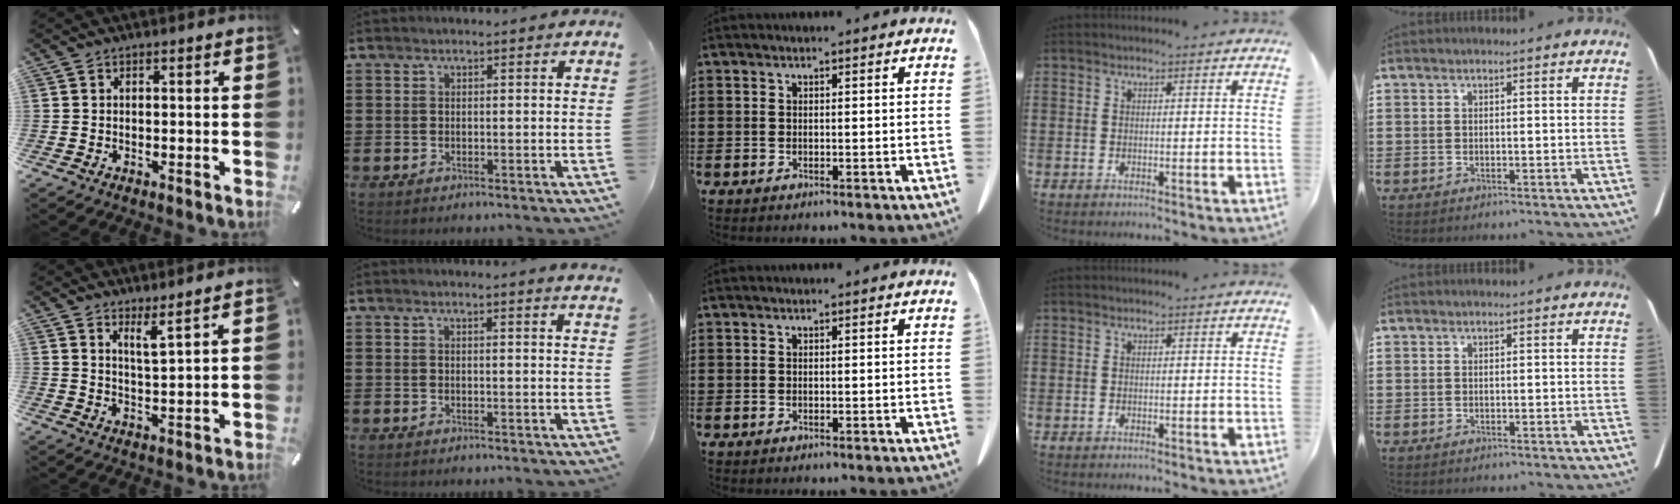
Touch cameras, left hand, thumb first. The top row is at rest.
{"thumb": {"total": 4.5, "force": [3.8, -0.3, 2.5], "torque": [-0.050, -0.022, 0.063]}, "index": {"total": 1.5, "force": [1.3, -0.3, 0.7], "torque": [-0.014, -0.003, 0.025]}}